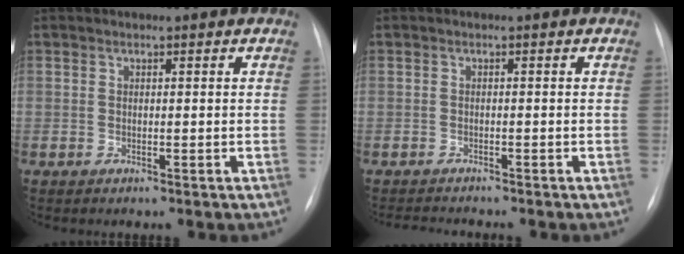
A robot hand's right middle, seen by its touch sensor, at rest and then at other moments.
{"total": 2.7, "force": [-2.7, -0.2, 0.5], "torque": [-0.008, -0.012, -0.042]}